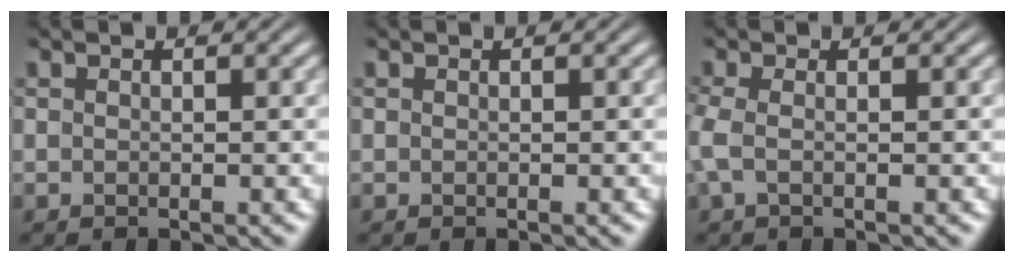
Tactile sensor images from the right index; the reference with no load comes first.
{"total": 0.0}
{"total": 2.0, "force": [-0.4, 1.1, 1.6], "torque": [-0.053, -0.011, -0.003]}